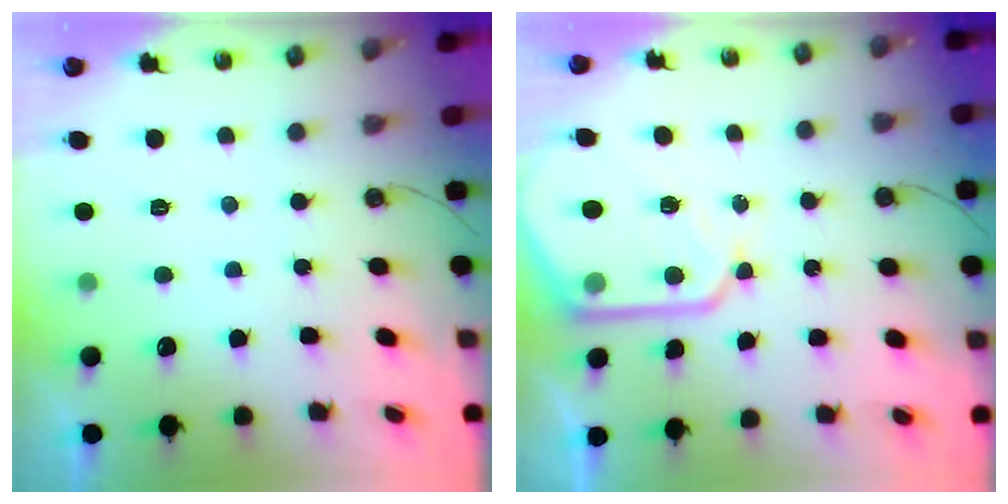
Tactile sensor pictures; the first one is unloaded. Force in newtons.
{"total": 13.3, "press": 13.2, "slide": 1.5}